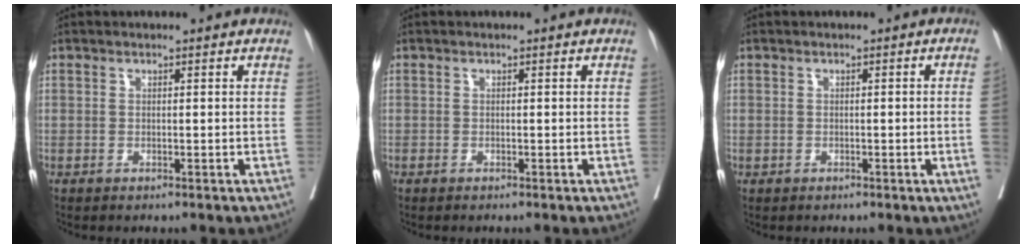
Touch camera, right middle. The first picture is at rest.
{"total": 0.0}
{"total": 1.8, "force": [-0.3, -0.5, 1.7], "torque": [-0.024, 0.002, -0.002]}